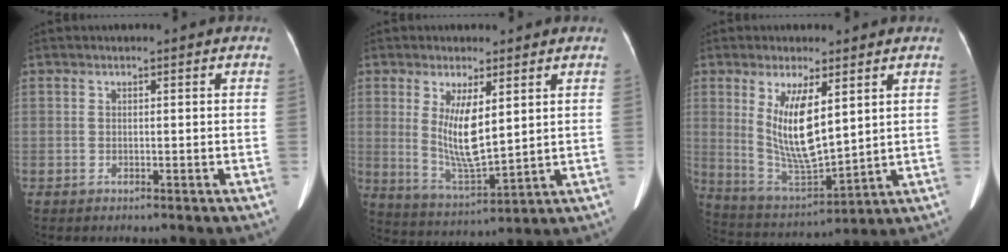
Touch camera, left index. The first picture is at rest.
{"total": 8.4, "force": [2.3, 2.0, 7.8], "torque": [-0.155, -0.020, 0.052]}
{"total": 10.9, "force": [3.3, 2.8, 10.0], "torque": [-0.200, -0.018, 0.076]}